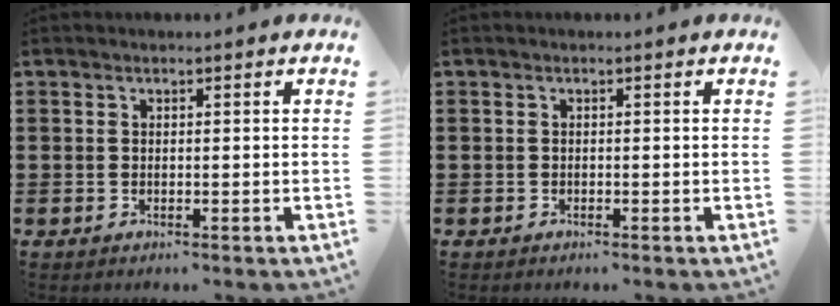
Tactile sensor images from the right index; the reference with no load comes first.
{"total": 0.0}